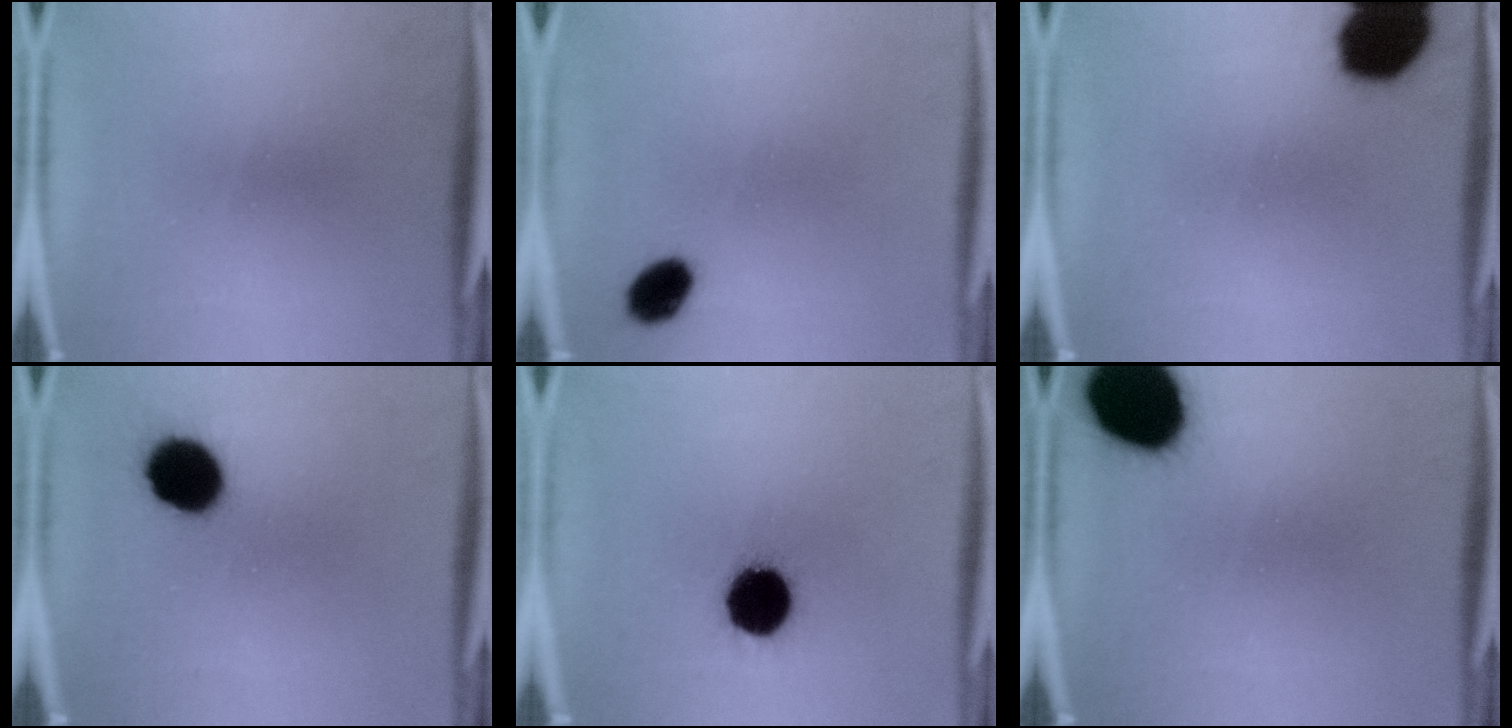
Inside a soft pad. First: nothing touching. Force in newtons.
{"total": 5.5}
{"total": 16.5}
{"total": 11.5}
{"total": 14.3}
{"total": 19.8}